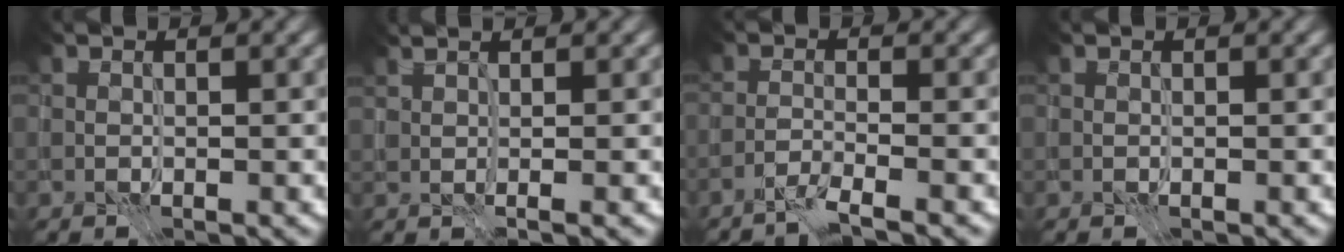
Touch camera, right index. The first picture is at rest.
{"total": 3.2, "force": [1.8, 0.9, 2.5], "torque": [-0.027, 0.014, 0.010]}
{"total": 2.3, "force": [-2.1, -0.1, 0.8], "torque": [-0.011, 0.003, -0.053]}
{"total": 0.0}